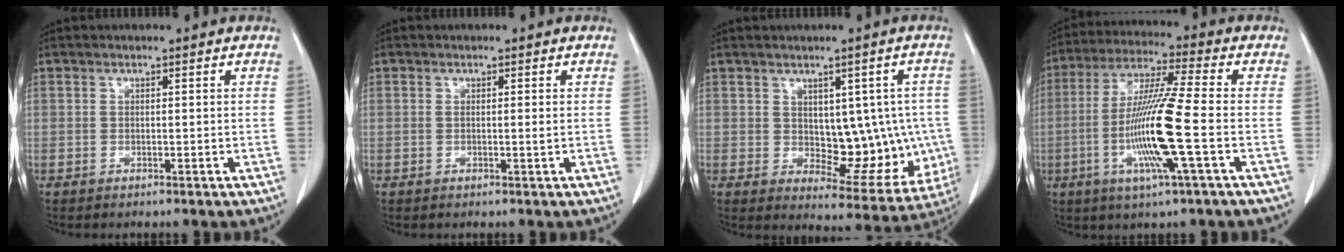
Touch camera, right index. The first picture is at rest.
{"total": 0.6, "force": [0.1, -0.1, 0.6], "torque": [-0.011, -0.002, 0.003]}
{"total": 11.6, "force": [0.4, 6.5, 9.6], "torque": [-0.101, 0.009, 0.029]}
{"total": 13.7, "force": [-3.1, -0.6, 13.3], "torque": [-0.272, -0.012, -0.066]}